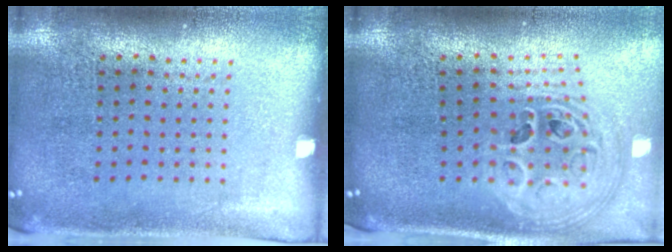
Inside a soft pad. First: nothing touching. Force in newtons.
{"total": 2.8, "press": 2.0, "slide": 1.9}